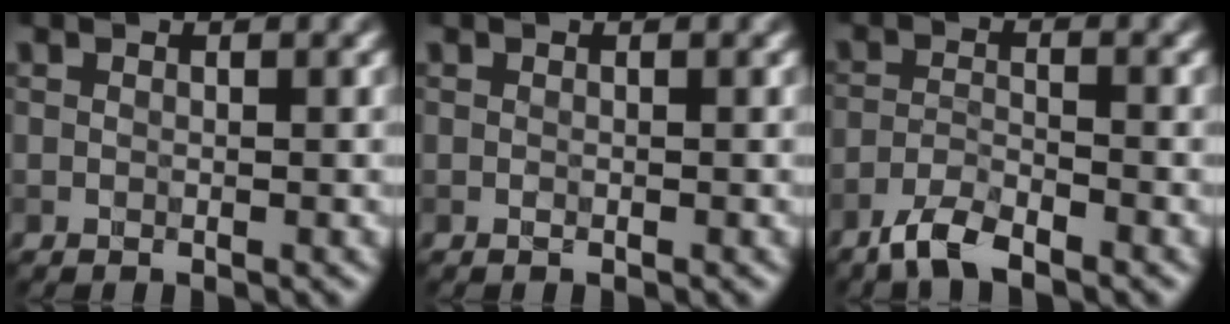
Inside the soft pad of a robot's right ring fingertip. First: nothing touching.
{"total": 0.0}
{"total": 3.4, "force": [-3.1, 0.5, 1.3], "torque": [-0.030, 0.000, -0.062]}